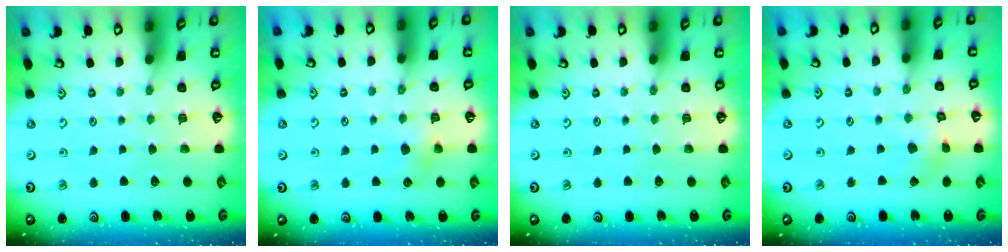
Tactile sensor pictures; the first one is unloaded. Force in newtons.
{"total": 5.9, "press": 5.9, "slide": 0.5}
{"total": 0.0}
{"total": 4.5, "press": 4.5, "slide": 0.4}